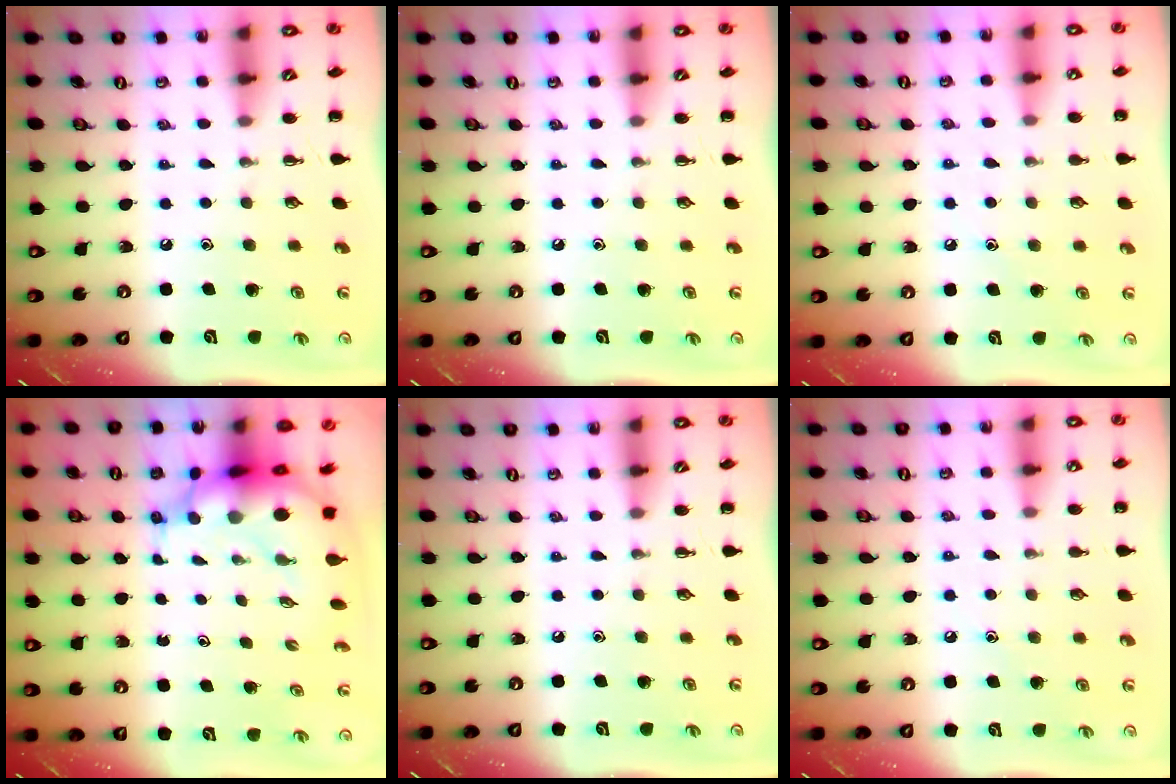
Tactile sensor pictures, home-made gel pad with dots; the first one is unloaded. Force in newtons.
{"total": 0.0}
{"total": 6.3, "press": 6.0, "slide": 1.8}
{"total": 8.3, "press": 7.9, "slide": 2.4}
{"total": 0.0}
{"total": 6.3, "press": 6.0, "slide": 1.8}